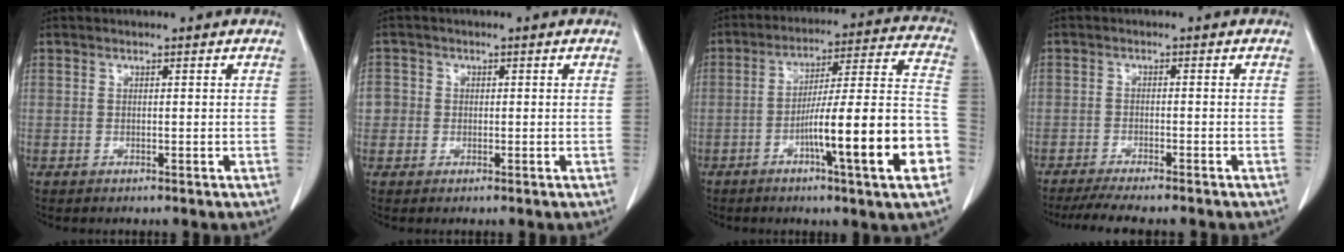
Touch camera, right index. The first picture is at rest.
{"total": 2.8, "force": [-0.2, 2.7, 0.4], "torque": [0.003, 0.008, -0.007]}
{"total": 18.6, "force": [-6.6, 0.1, 17.4], "torque": [-0.225, 0.012, -0.100]}
{"total": 8.4, "force": [-7.3, 0.9, 4.1], "torque": [-0.056, -0.012, -0.110]}